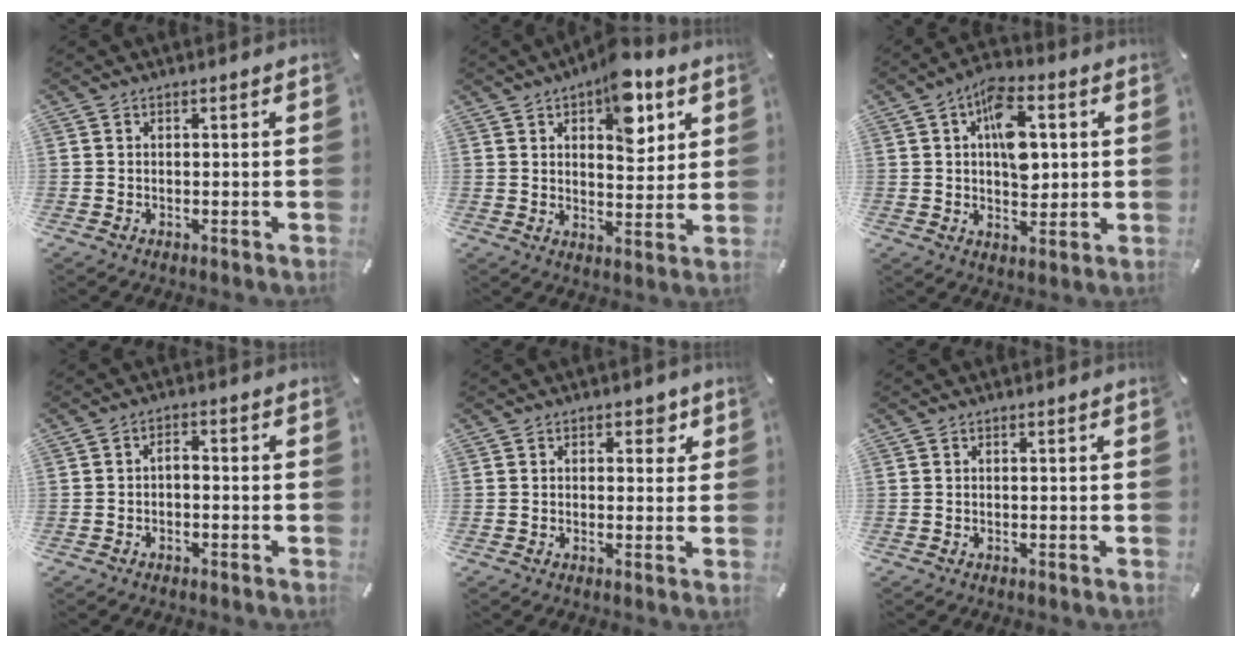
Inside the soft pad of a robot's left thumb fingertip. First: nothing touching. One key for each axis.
{"total": 11.1, "fx": 6.2, "fy": 5.9, "fz": 7.2, "tx": -0.083, "ty": -0.028, "tz": 0.102}
{"total": 11.8, "fx": 2.4, "fy": 7.4, "fz": 8.8, "tx": -0.121, "ty": 0.003, "tz": 0.043}
{"total": 2.2, "fx": -1.1, "fy": 1.3, "fz": 1.3, "tx": -0.027, "ty": 0.010, "tz": -0.024}
{"total": 3.3, "fx": 1.4, "fy": 2.2, "fz": 2.0, "tx": -0.014, "ty": -0.004, "tz": 0.015}
{"total": 0.0}